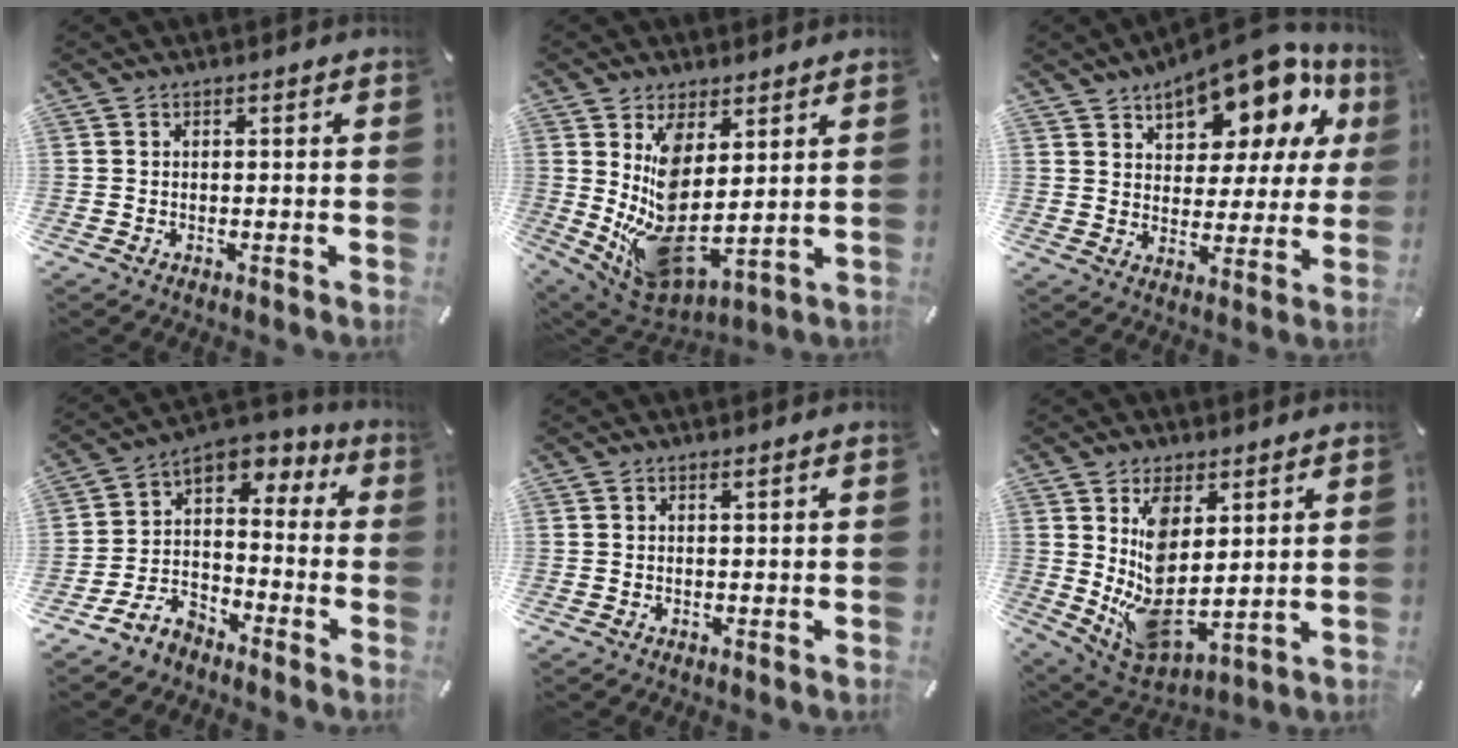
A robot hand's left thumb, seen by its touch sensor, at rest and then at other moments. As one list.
[{"total": 11.9, "force": [3.1, 6.3, 9.6], "torque": [-0.198, -0.045, 0.067]}, {"total": 16.5, "force": [11.8, 7.9, 8.4], "torque": [-0.124, -0.089, 0.202]}, {"total": 8.3, "force": [-4.4, 6.7, 2.3], "torque": [-0.062, 0.013, -0.080]}, {"total": 0.6, "force": [0.4, -0.1, 0.5], "torque": [-0.009, -0.002, 0.007]}, {"total": 12.6, "force": [4.2, 7.2, 9.4], "torque": [-0.201, -0.038, 0.082]}]